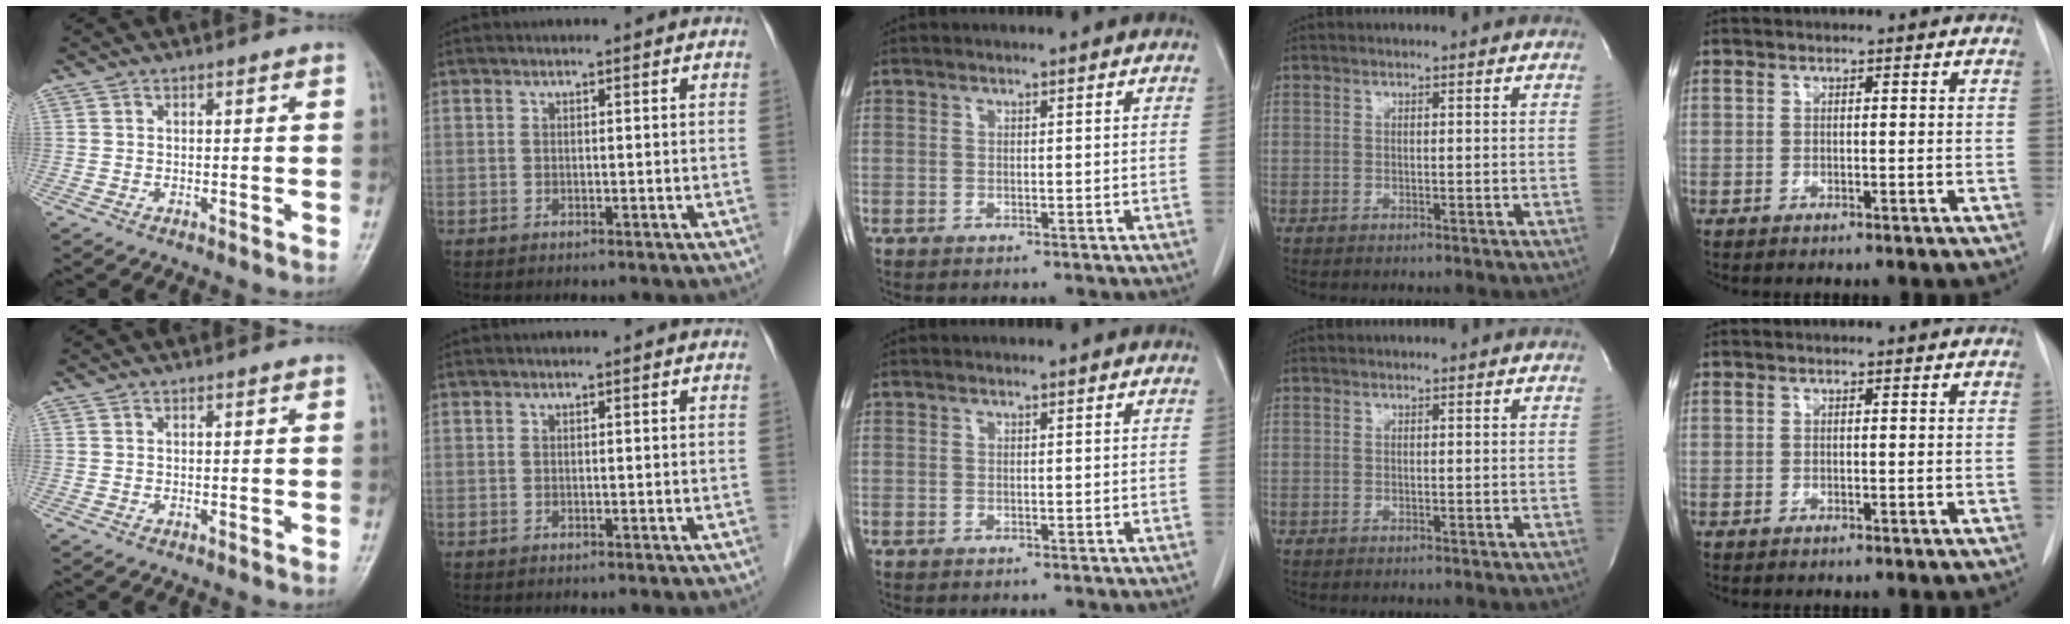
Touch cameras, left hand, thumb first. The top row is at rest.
{}